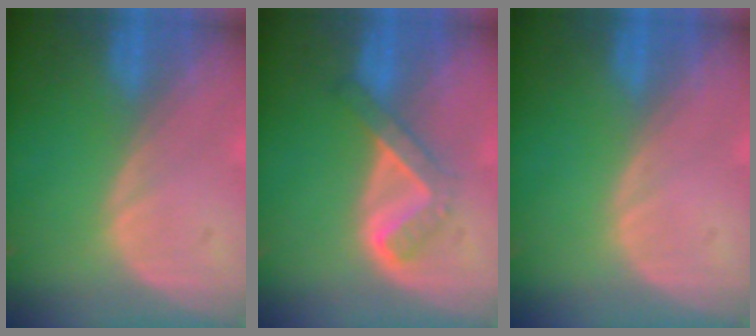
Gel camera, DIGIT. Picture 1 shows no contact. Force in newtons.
{"total": 5.4, "press": 4.7, "slide": 2.7}
{"total": 0.0}